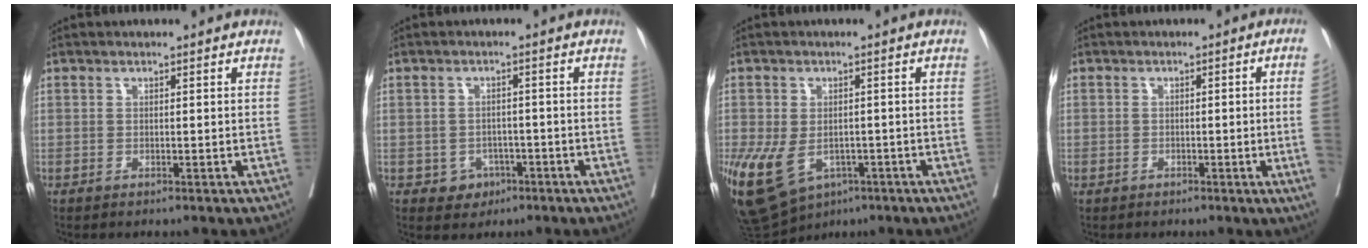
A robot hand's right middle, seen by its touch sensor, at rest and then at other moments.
{"total": 3.2, "force": [-1.5, 2.7, 0.8], "torque": [-0.003, 0.010, -0.014]}
{"total": 14.3, "force": [-6.3, 9.5, 8.7], "torque": [-0.201, -0.009, -0.089]}
{"total": 4.9, "force": [-0.8, -1.1, 4.8], "torque": [-0.056, 0.002, -0.010]}